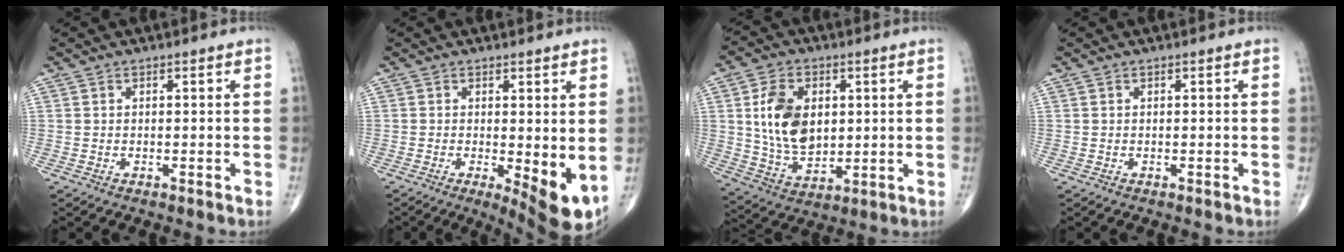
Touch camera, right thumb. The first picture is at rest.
{"total": 8.0, "force": [-0.8, 2.4, 7.6], "torque": [-0.100, -0.020, -0.007]}
{"total": 13.3, "force": [2.3, 8.8, 9.6], "torque": [-0.150, -0.013, 0.049]}
{"total": 0.0}